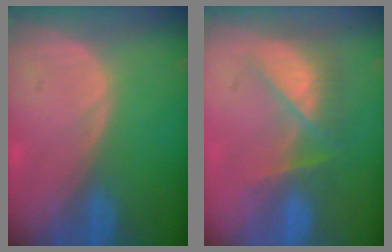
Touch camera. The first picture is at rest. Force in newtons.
{"total": 8.2, "press": 7.0, "slide": 4.3}